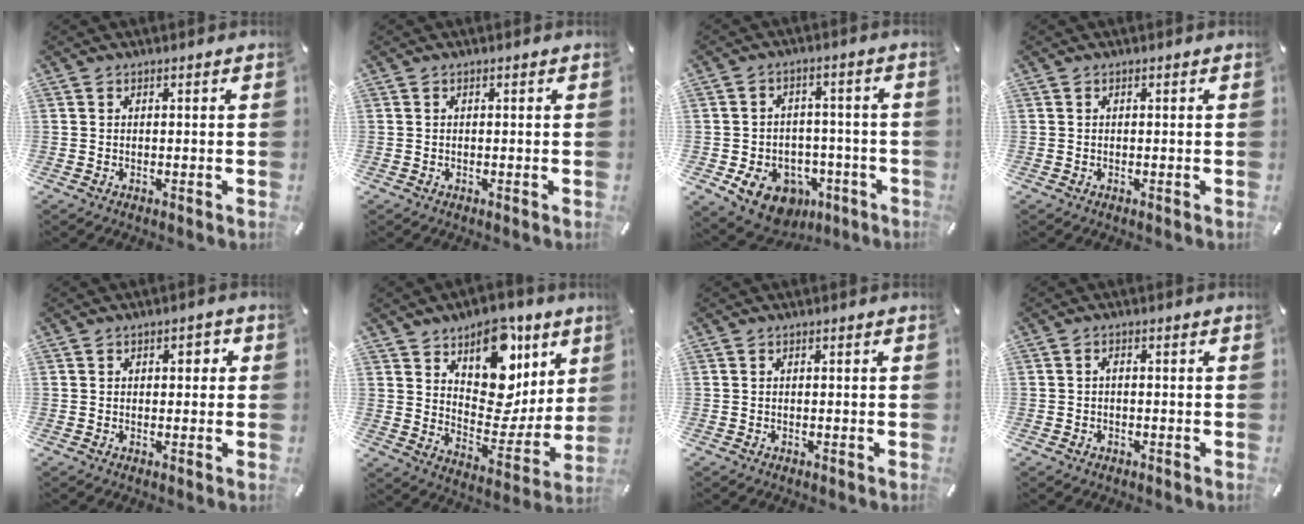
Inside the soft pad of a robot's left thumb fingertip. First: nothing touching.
{"total": 0.0}
{"total": 10.9, "force": [-5.2, 8.5, 4.5], "torque": [-0.068, 0.038, -0.081]}
{"total": 0.0}
{"total": 2.3, "force": [0.2, 1.6, 1.6], "torque": [-0.018, 0.003, -0.005]}
{"total": 16.4, "force": [8.9, 11.0, 8.2], "torque": [-0.097, -0.077, 0.155]}
{"total": 0.0}
{"total": 1.2, "force": [-0.3, 0.8, 0.8], "torque": [-0.017, 0.002, -0.008]}